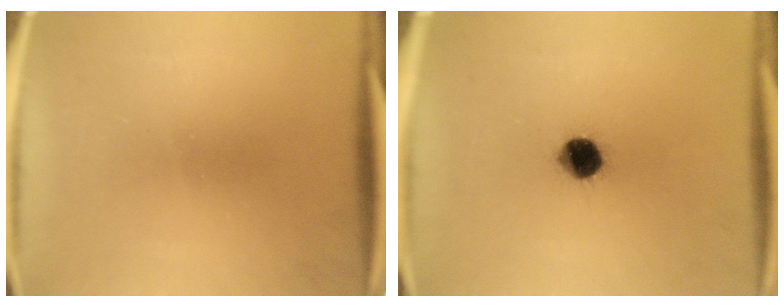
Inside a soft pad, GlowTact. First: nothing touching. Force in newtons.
{"total": 7.3}